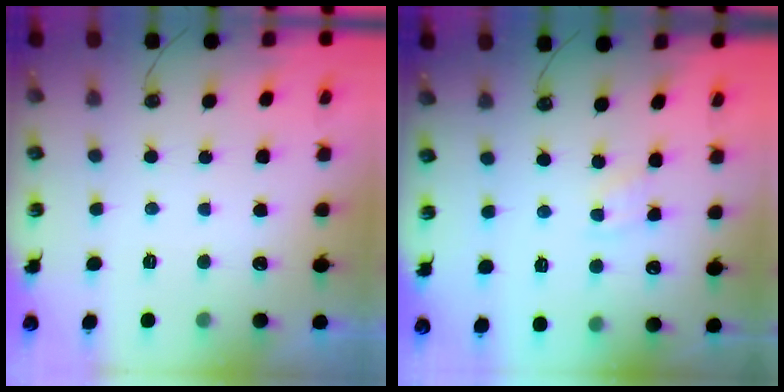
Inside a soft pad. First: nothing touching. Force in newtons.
{"total": 3.5, "press": 3.4, "slide": 0.5}